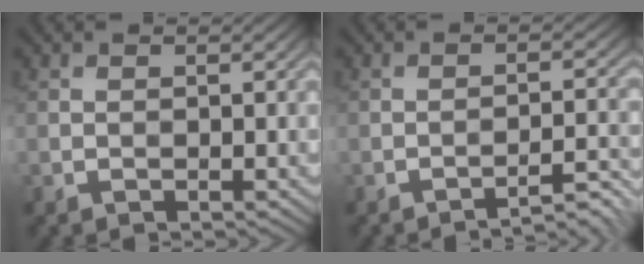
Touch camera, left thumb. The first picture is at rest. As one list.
[{"total": 4.4, "force": [-3.5, 0.4, 2.5], "torque": [-0.042, 0.018, -0.054]}]